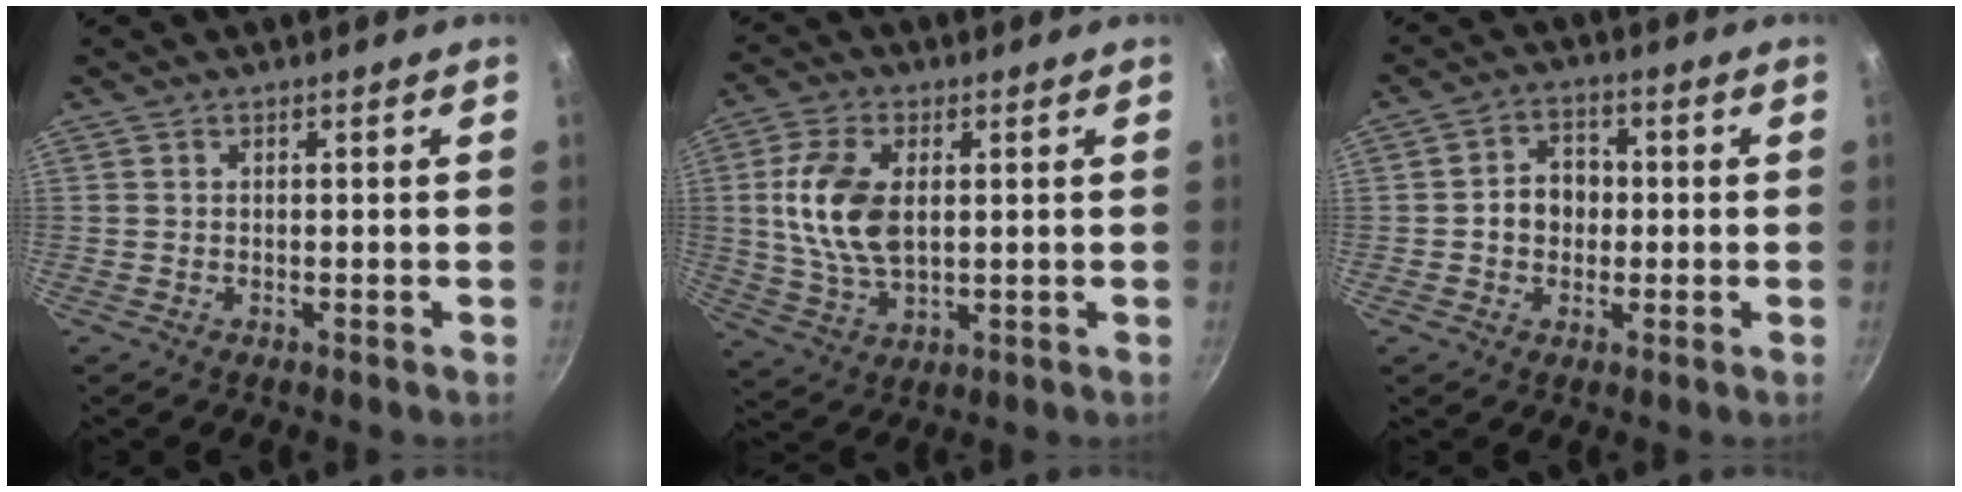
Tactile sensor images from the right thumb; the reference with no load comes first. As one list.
[{"total": 12.4, "force": [1.7, 7.1, 10.0], "torque": [-0.190, -0.003, 0.033]}, {"total": 6.4, "force": [-0.3, 5.3, 3.7], "torque": [-0.028, 0.014, -0.012]}]